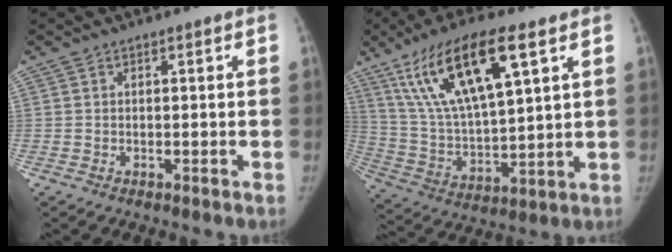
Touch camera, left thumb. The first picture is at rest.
{"total": 19.8, "force": [9.9, 5.9, 16.1], "torque": [-0.292, -0.023, 0.189]}